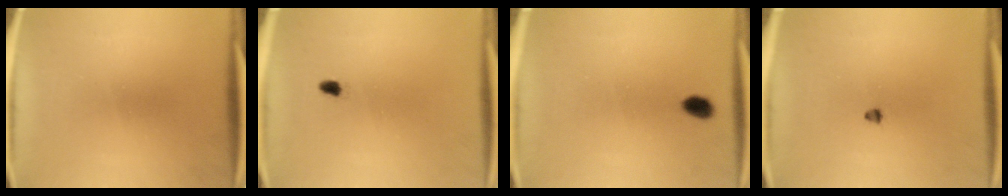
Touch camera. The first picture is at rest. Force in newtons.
{"total": 1.3}
{"total": 2.7}
{"total": 1.1}